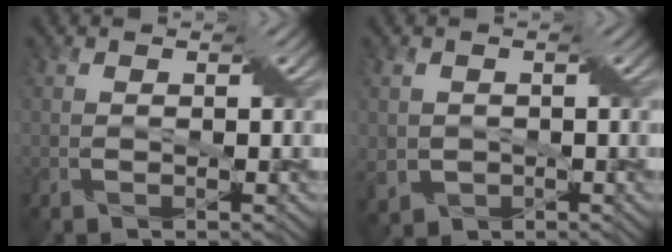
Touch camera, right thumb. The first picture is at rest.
{"total": 3.5, "force": [-0.6, 3.3, 1.1], "torque": [-0.044, -0.015, -0.012]}